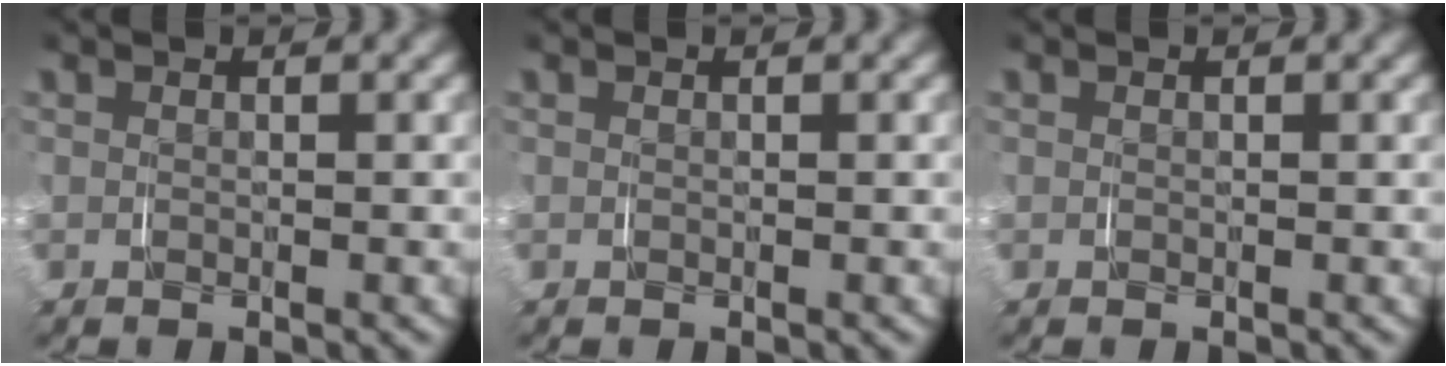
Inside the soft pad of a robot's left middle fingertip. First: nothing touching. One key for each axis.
{"total": 0.0}
{"total": 0.0}